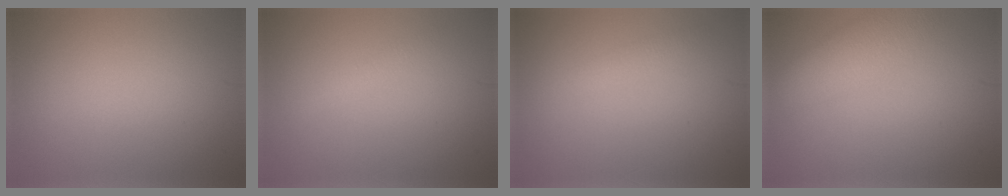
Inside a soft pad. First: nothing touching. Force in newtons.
{"total": 1.0, "press": 1.0, "slide": 0.0}
{"total": 1.2, "press": 1.2, "slide": 0.1}
{"total": 5.5, "press": 5.5, "slide": 0.3}